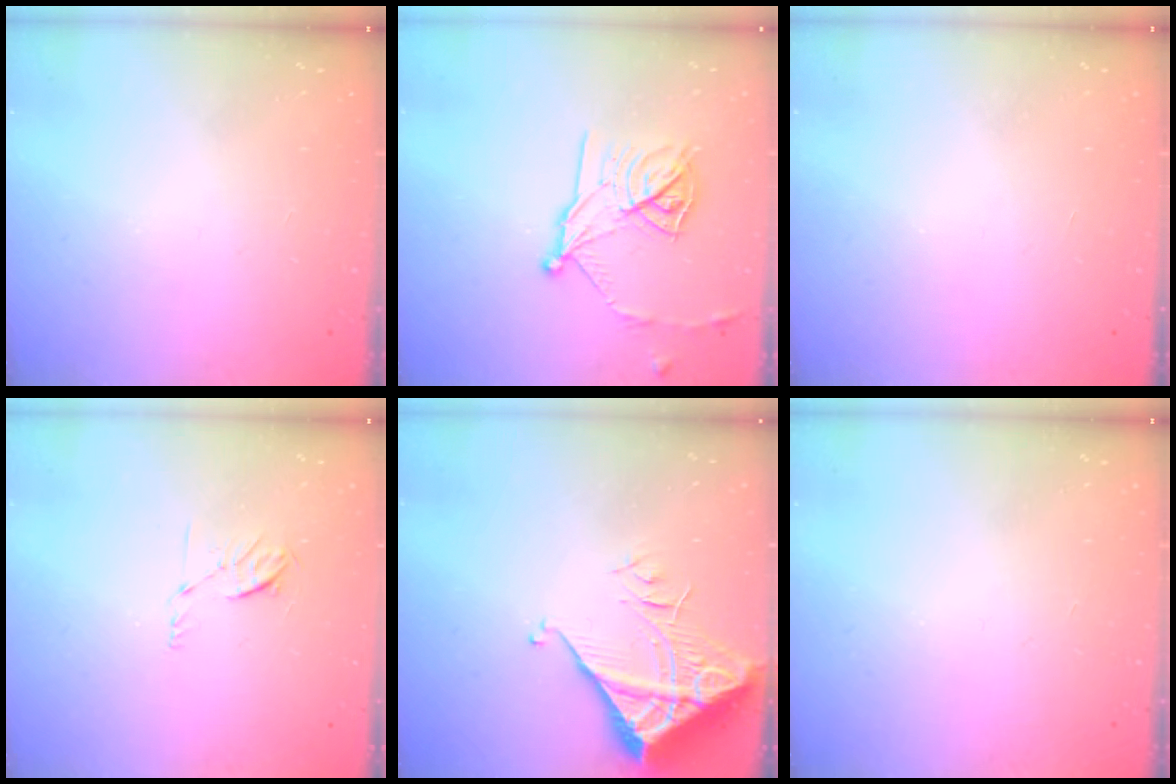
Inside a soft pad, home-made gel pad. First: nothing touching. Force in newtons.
{"total": 14.7, "press": 14.7, "slide": 0.6}
{"total": 1.6, "press": 1.6, "slide": 0.1}
{"total": 5.2, "press": 5.1, "slide": 0.9}
{"total": 7.5, "press": 7.4, "slide": 1.0}
{"total": 0.0}